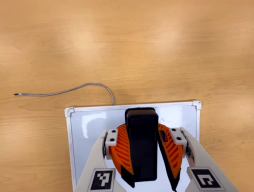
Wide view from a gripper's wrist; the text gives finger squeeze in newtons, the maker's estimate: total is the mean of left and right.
{"total": 9.7, "left": 9.8, "right": 9.6}